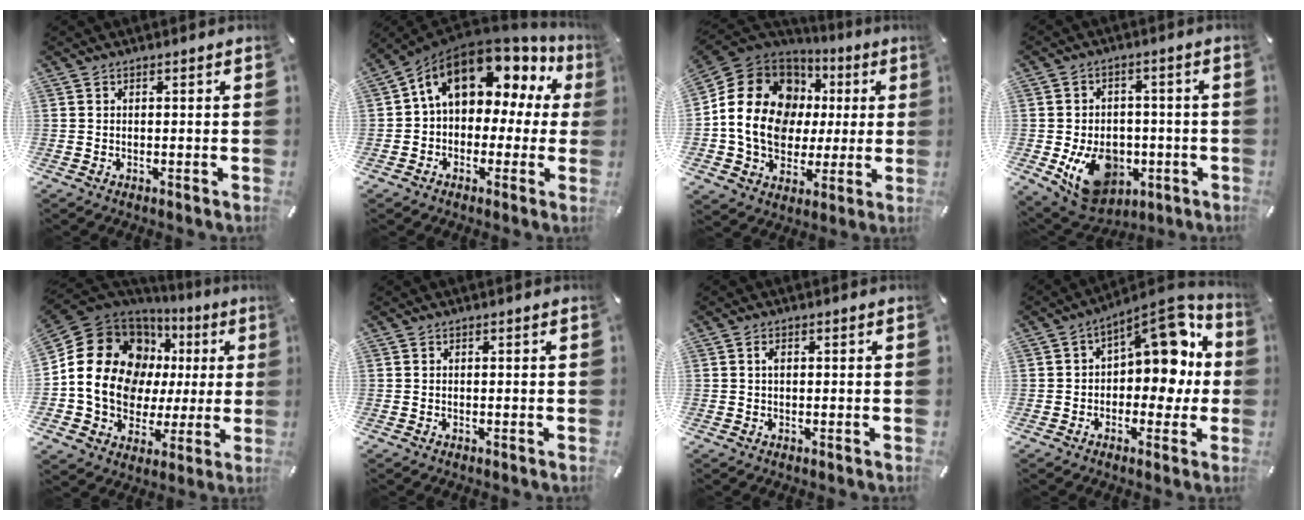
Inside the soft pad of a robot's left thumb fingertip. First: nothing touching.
{"total": 14.6, "force": [6.5, 9.5, 9.1], "torque": [-0.143, -0.028, 0.116]}
{"total": 18.8, "force": [0.7, 16.1, 9.7], "torque": [-0.189, 0.000, 0.020]}
{"total": 14.4, "force": [-4.3, 10.9, 8.3], "torque": [-0.118, 0.018, -0.065]}
{"total": 21.4, "force": [3.1, 17.1, 12.6], "torque": [-0.237, -0.023, 0.066]}
{"total": 0.0}
{"total": 1.2, "force": [0.2, 0.6, 1.0], "torque": [-0.021, 0.003, 0.003]}
{"total": 13.0, "force": [3.9, 7.7, 9.7], "torque": [-0.112, -0.036, 0.066]}